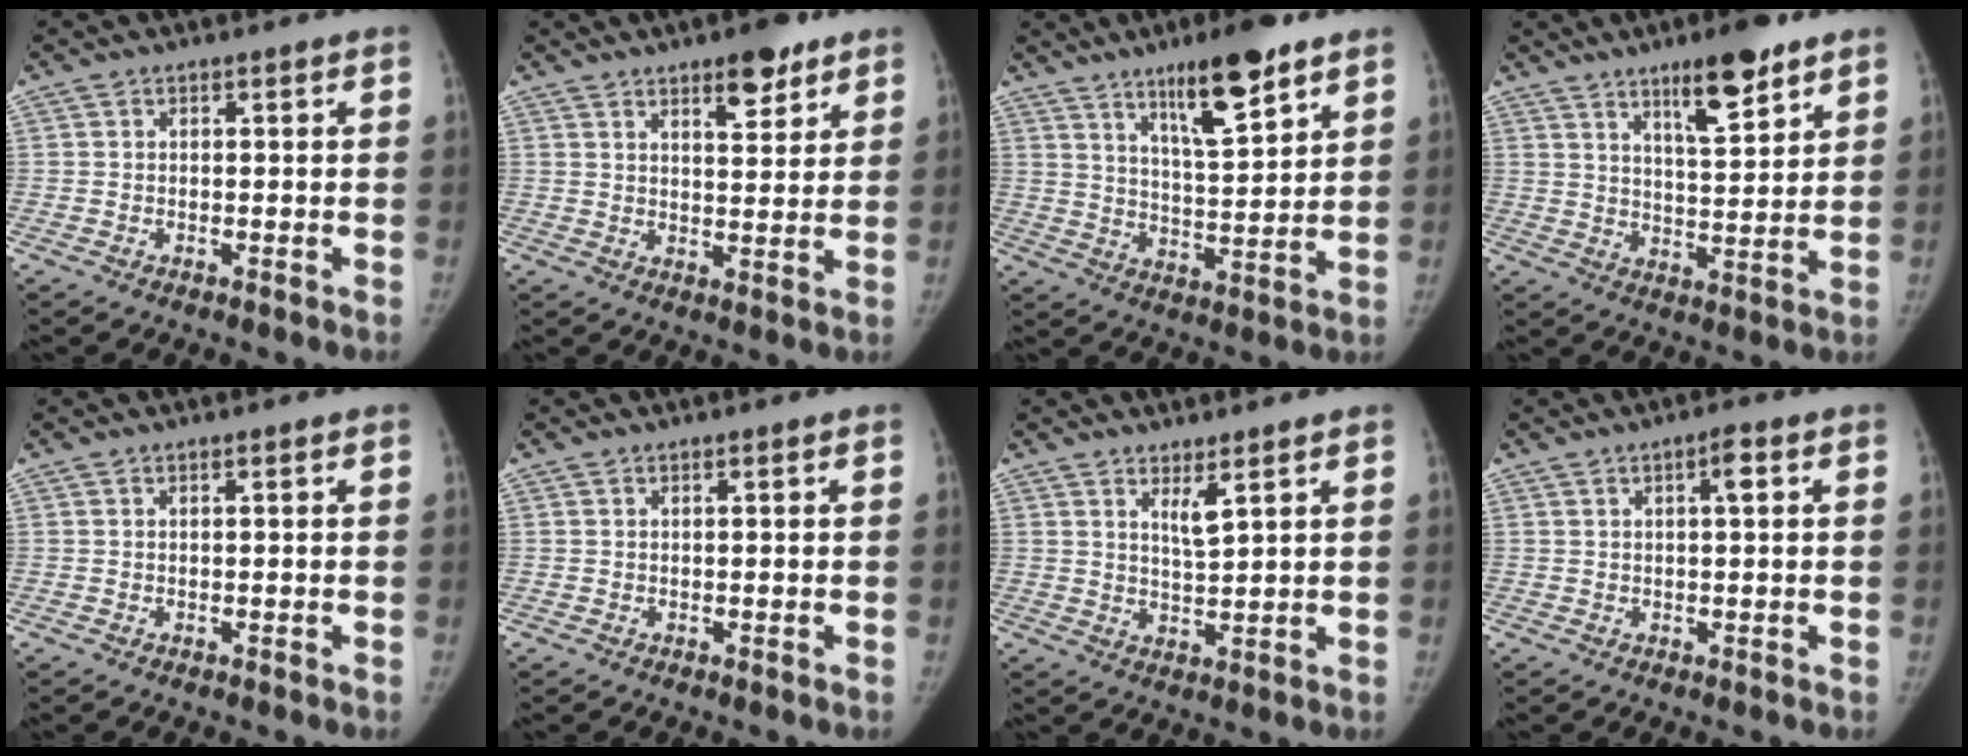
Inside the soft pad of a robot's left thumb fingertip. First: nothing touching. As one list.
[{"total": 7.4, "force": [4.9, 2.6, 4.9], "torque": [-0.052, -0.029, 0.070]}, {"total": 13.3, "force": [8.4, 2.9, 9.9], "torque": [-0.144, -0.050, 0.140]}, {"total": 11.0, "force": [7.1, 2.7, 7.9], "torque": [-0.107, -0.043, 0.114]}, {"total": 0.0}, {"total": 0.0}, {"total": 3.7, "force": [2.3, 0.6, 2.9], "torque": [-0.051, -0.026, 0.047]}, {"total": 2.7, "force": [0.9, 0.6, 2.4], "torque": [-0.037, 0.002, 0.012]}]